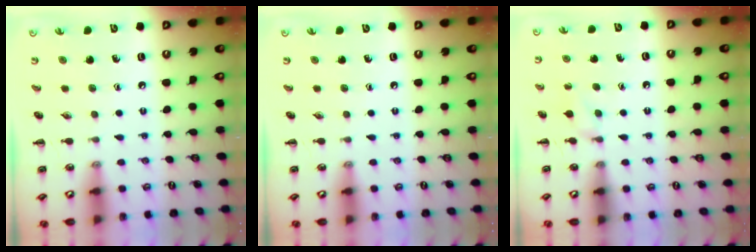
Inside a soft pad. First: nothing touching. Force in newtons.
{"total": 0.0}
{"total": 7.3, "press": 7.1, "slide": 1.8}